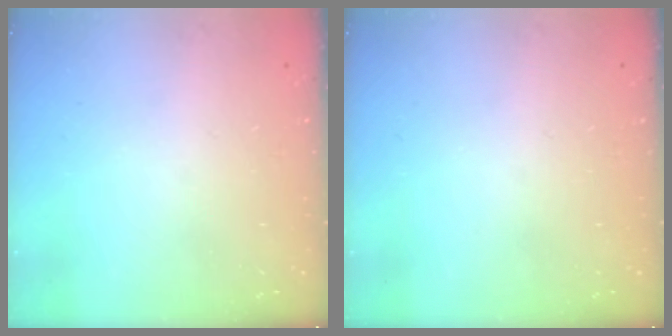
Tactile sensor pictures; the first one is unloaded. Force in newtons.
{"total": 0.0}